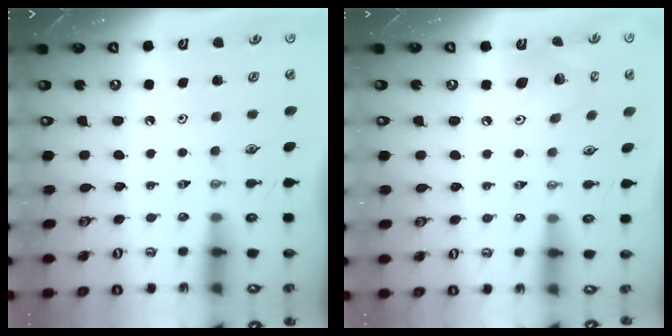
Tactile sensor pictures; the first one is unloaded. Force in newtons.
{"total": 11.7, "press": 11.6, "slide": 2.0}